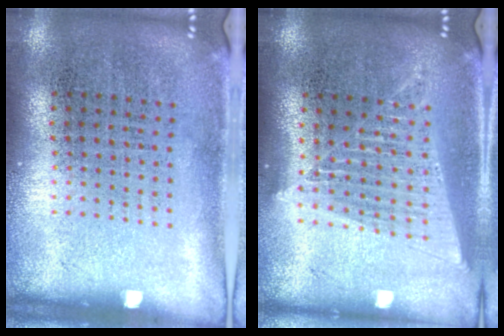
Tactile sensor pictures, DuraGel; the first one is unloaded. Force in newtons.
{"total": 1.6, "press": 1.4, "slide": 0.7}